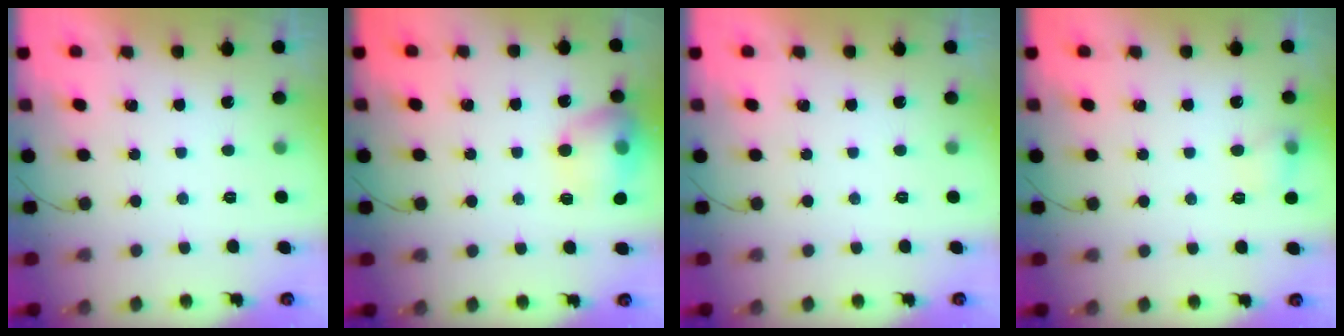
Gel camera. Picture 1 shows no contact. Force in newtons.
{"total": 13.8, "press": 13.7, "slide": 2.0}
{"total": 0.0}
{"total": 6.2, "press": 6.0, "slide": 1.6}